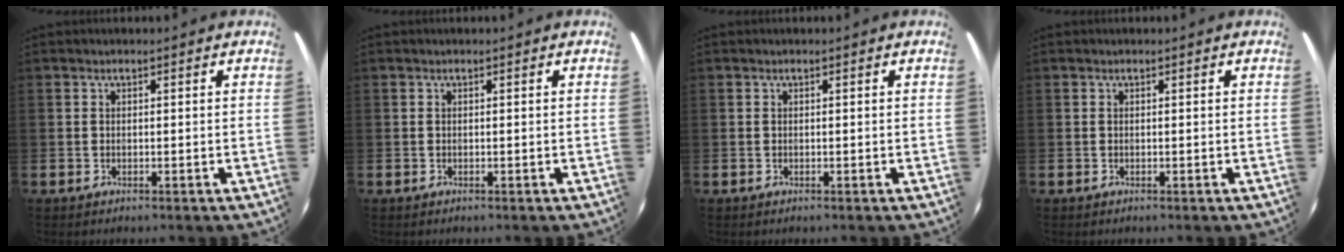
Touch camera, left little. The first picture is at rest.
{"total": 0.0}
{"total": 0.0}
{"total": 0.0}